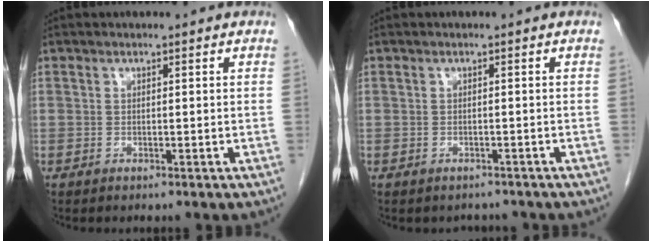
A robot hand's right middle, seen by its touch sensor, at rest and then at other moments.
{"total": 1.9, "force": [-1.6, 0.9, 0.0], "torque": [-0.001, 0.001, -0.023]}